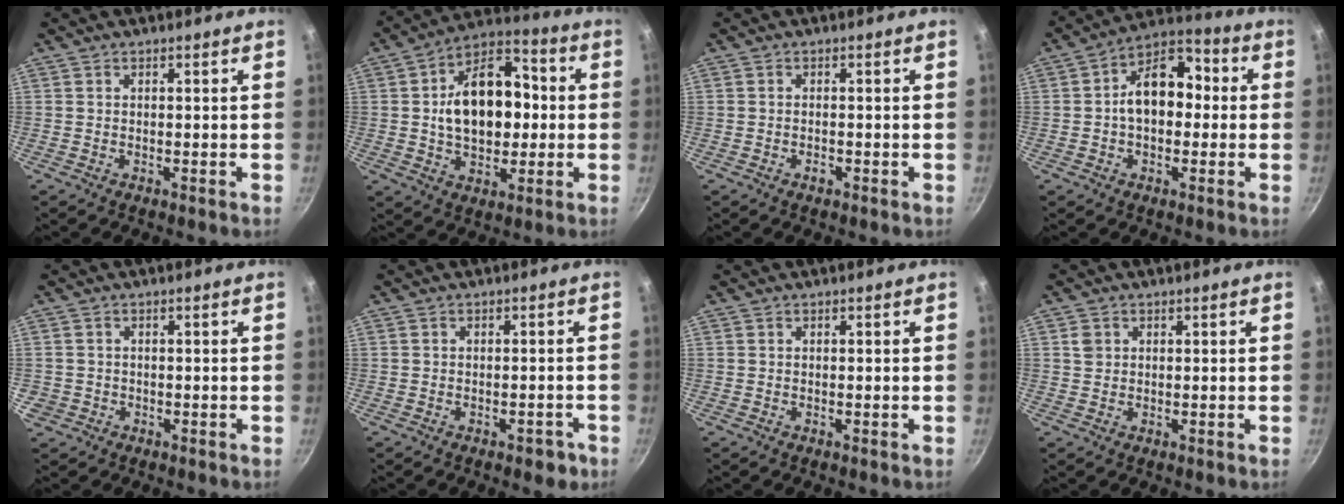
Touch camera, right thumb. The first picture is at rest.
{"total": 17.8, "force": [0.7, 11.8, 13.3], "torque": [-0.173, 0.032, 0.004]}
{"total": 1.1, "force": [-0.6, 0.5, 0.7], "torque": [-0.013, 0.003, -0.011]}
{"total": 12.7, "force": [0.3, 8.7, 9.2], "torque": [-0.094, 0.044, -0.012]}
{"total": 2.1, "force": [-0.7, 2.0, 0.4], "torque": [-0.009, 0.006, -0.006]}
{"total": 3.3, "force": [-1.8, 1.8, 2.0], "torque": [-0.008, 0.024, -0.009]}
{"total": 0.0}
{"total": 1.9, "force": [0.6, 1.7, 0.6], "torque": [-0.009, 0.004, 0.011]}